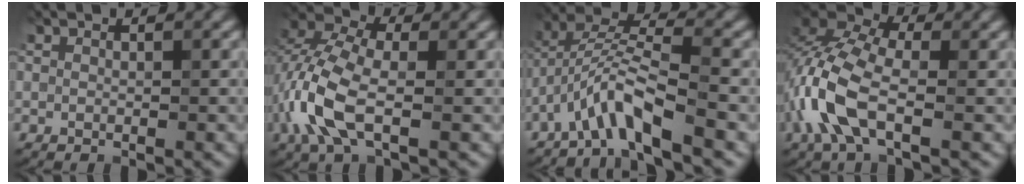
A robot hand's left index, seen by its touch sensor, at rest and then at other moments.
{"total": 6.9, "force": [-2.0, 3.7, 5.6], "torque": [-0.143, 0.005, -0.050]}
{"total": 5.5, "force": [-3.5, 0.9, 4.1], "torque": [-0.081, 0.012, -0.073]}
{"total": 7.8, "force": [-2.5, 3.9, 6.3], "torque": [-0.160, 0.009, -0.065]}